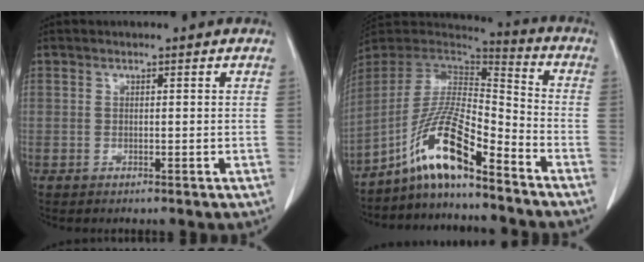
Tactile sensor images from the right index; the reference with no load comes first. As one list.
[{"total": 13.1, "force": [-9.0, 1.4, 9.3], "torque": [-0.182, 0.009, -0.166]}]